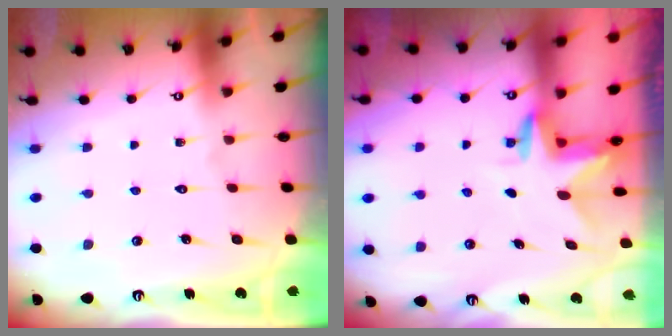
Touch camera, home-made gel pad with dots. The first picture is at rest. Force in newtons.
{"total": 3.0, "press": 3.0, "slide": 0.1}